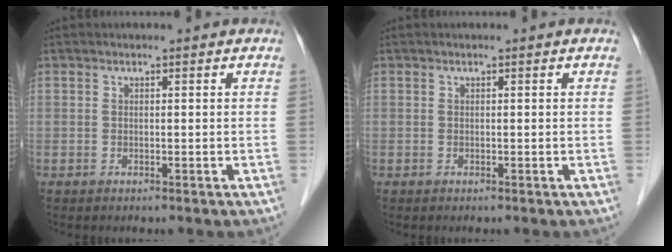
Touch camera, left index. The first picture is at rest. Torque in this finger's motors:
{"motor_torque": [0.00, 0.00, 0.00, 0.00]}